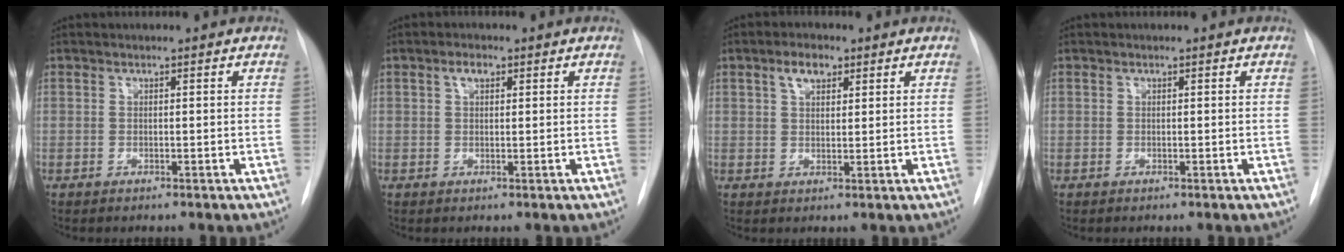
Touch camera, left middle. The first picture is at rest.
{"total": 1.9, "force": [0.9, 1.0, 1.4], "torque": [-0.028, 0.008, 0.015]}
{"total": 3.8, "force": [2.1, 1.9, 2.5], "torque": [-0.048, 0.010, 0.038]}
{"total": 0.0}